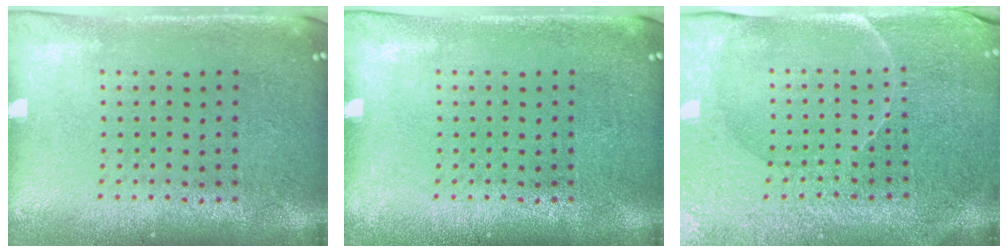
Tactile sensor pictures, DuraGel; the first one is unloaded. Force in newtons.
{"total": 0.0}
{"total": 3.8, "press": 3.6, "slide": 1.2}